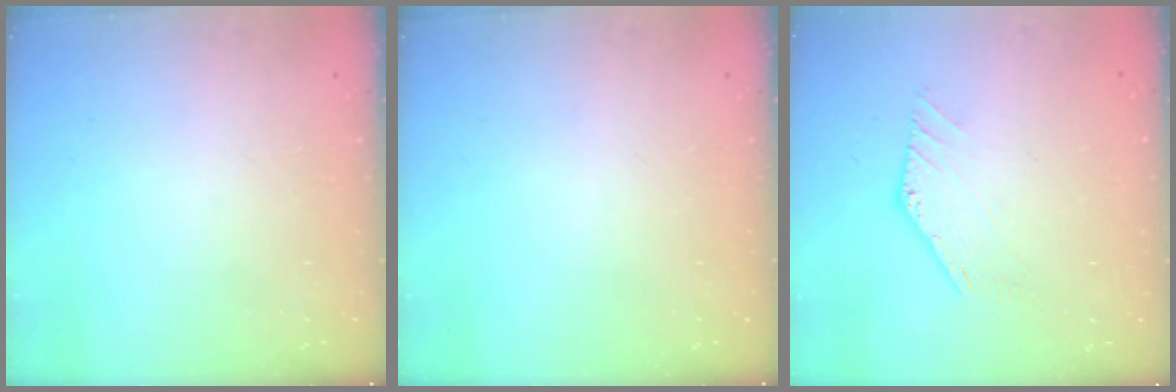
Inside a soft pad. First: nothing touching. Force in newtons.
{"total": 0.0}
{"total": 0.0}